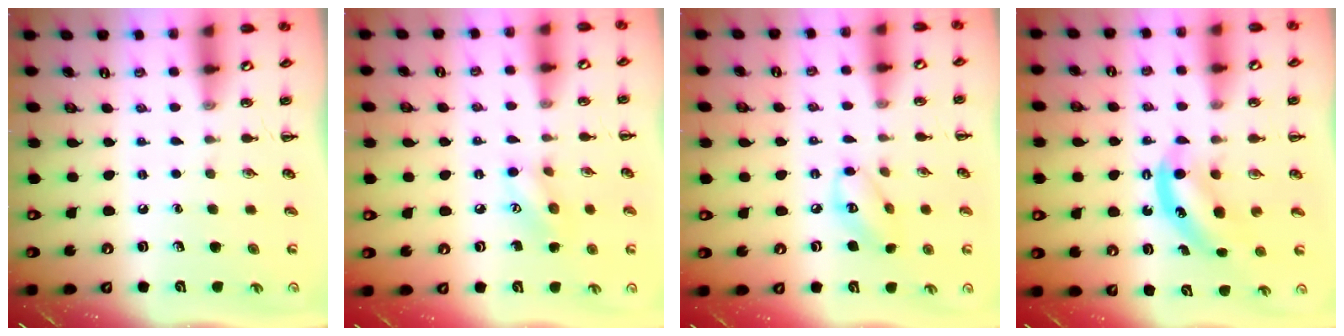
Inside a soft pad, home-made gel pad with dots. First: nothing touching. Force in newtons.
{"total": 7.2, "press": 7.1, "slide": 1.1}
{"total": 7.4, "press": 7.3, "slide": 0.7}
{"total": 6.4, "press": 6.3, "slide": 0.8}